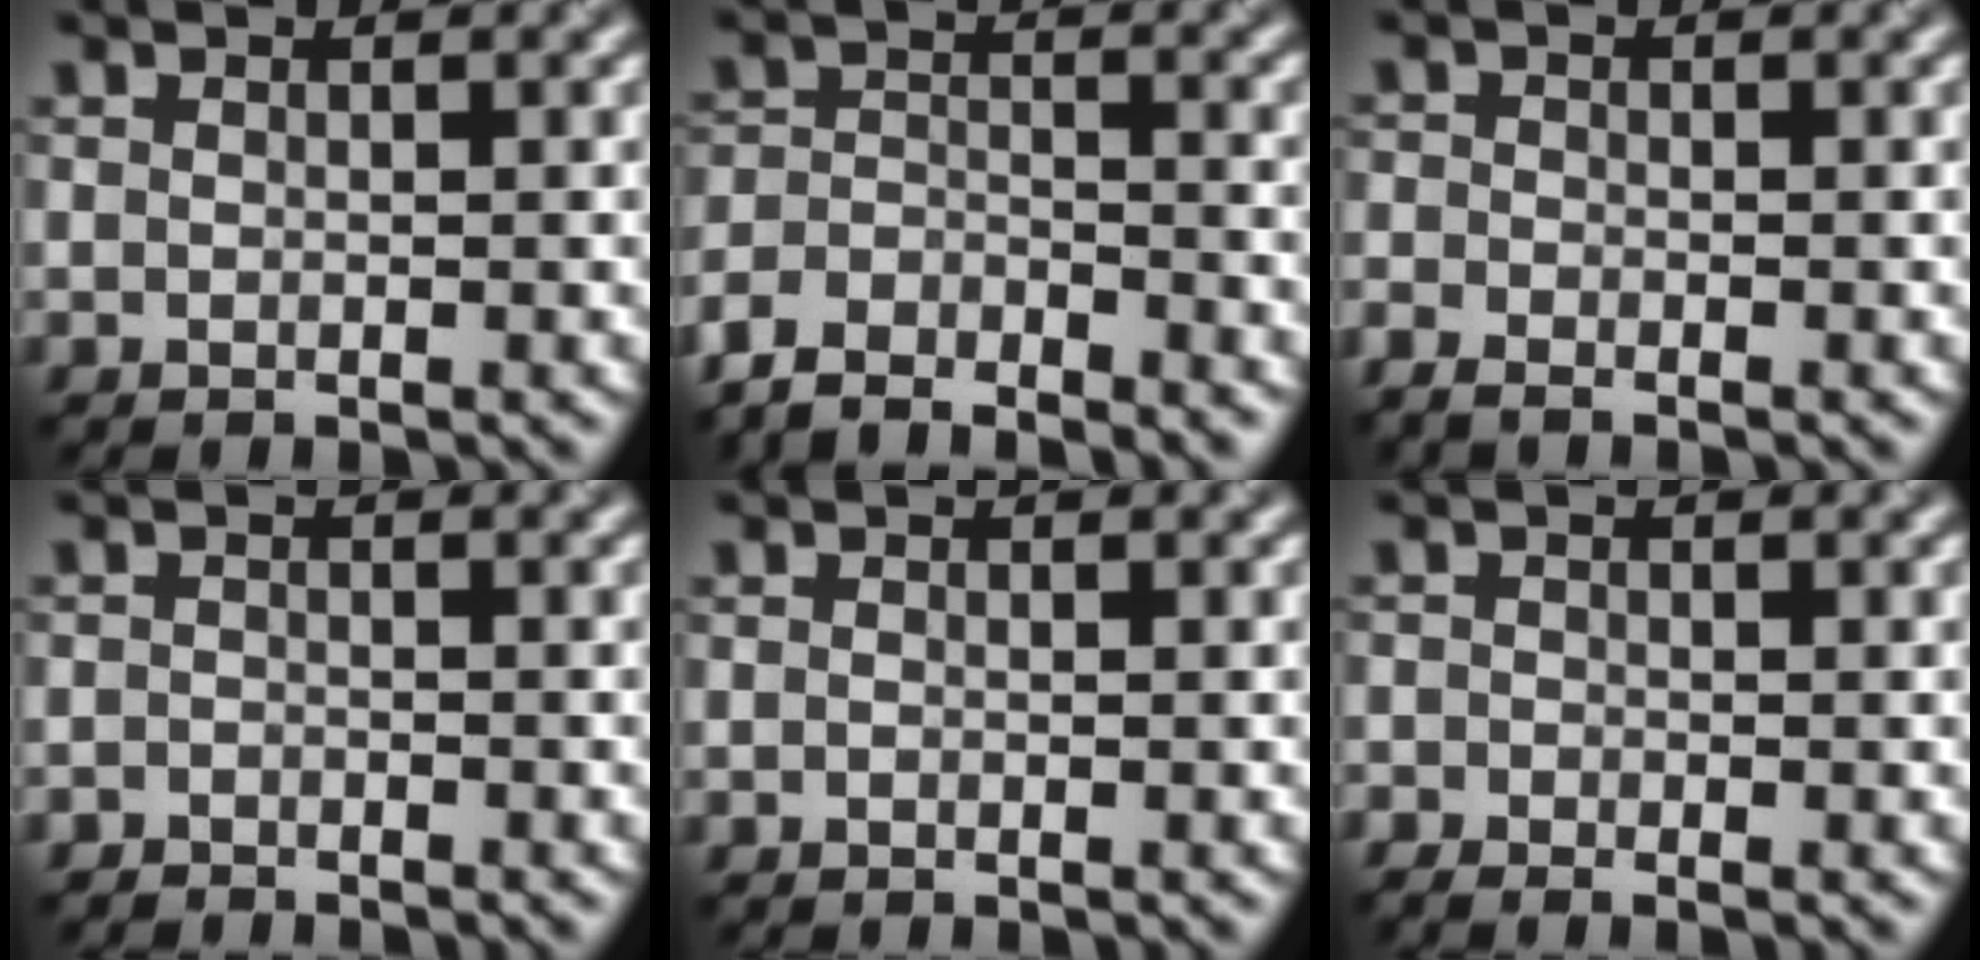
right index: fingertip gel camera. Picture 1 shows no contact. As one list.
[{"total": 5.4, "force": [-5.2, 0.9, 1.2], "torque": [-0.026, -0.007, -0.104]}, {"total": 1.9, "force": [-1.7, 0.5, 0.7], "torque": [-0.019, -0.005, -0.036]}, {"total": 1.4, "force": [-1.3, 0.1, 0.0], "torque": [0.001, 0.001, -0.029]}, {"total": 0.0}, {"total": 1.4, "force": [-1.2, 0.3, 0.5], "torque": [-0.011, -0.004, -0.028]}]